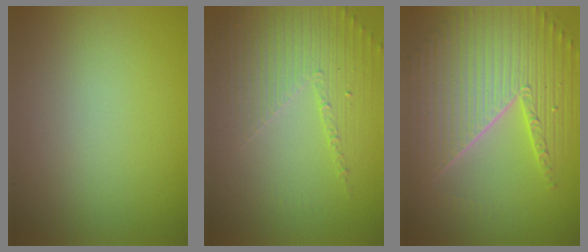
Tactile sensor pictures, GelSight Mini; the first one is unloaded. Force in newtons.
{"total": 5.3, "press": 3.3, "slide": 4.2}
{"total": 10.2, "press": 6.5, "slide": 7.9}